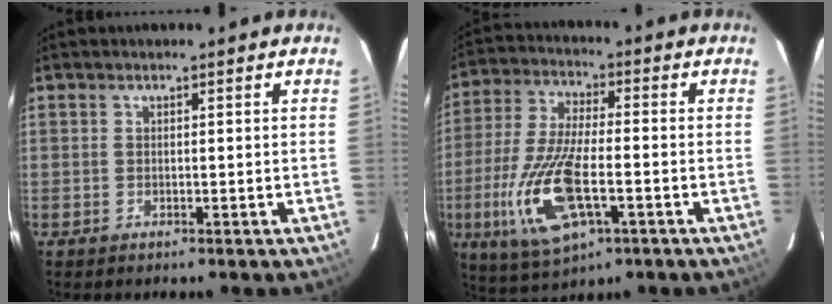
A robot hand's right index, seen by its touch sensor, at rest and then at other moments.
{"total": 17.3, "force": [-5.8, 8.2, 14.1], "torque": [-0.305, -0.012, -0.095]}